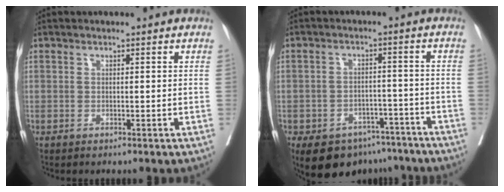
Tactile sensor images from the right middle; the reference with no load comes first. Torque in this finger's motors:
{"motor_torque": [1.09, -1.05, 0.16, 0.05]}